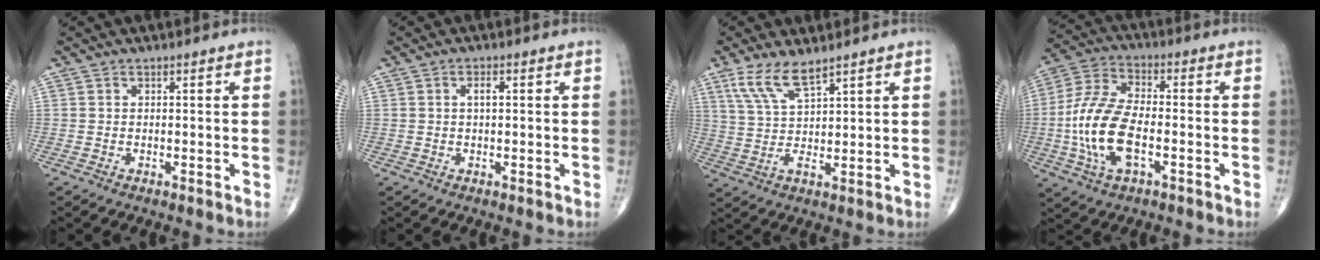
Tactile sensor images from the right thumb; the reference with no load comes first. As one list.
[{"total": 1.7, "force": [0.3, 0.7, 1.6], "torque": [-0.027, 0.003, 0.004]}, {"total": 7.0, "force": [4.9, 1.9, 4.7], "torque": [-0.095, -0.015, 0.102]}, {"total": 14.3, "force": [-3.1, 6.8, 12.2], "torque": [-0.261, 0.020, -0.061]}]